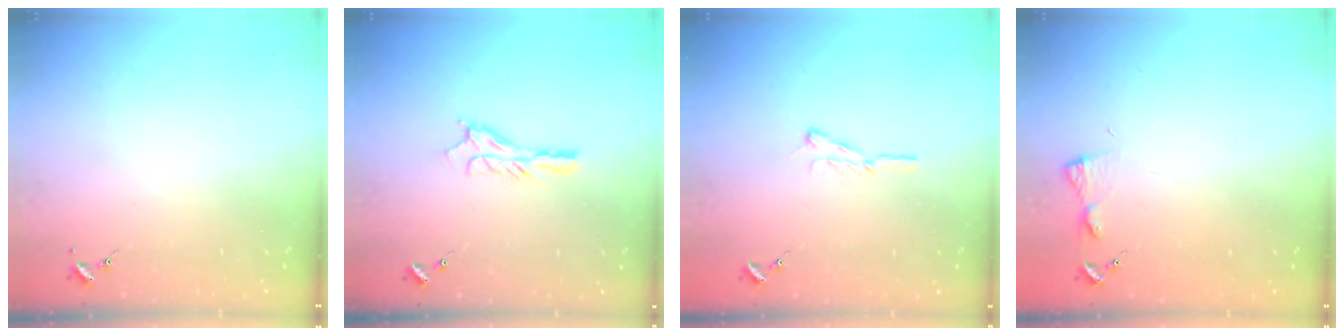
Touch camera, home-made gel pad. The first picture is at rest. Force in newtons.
{"total": 9.5, "press": 9.5, "slide": 0.4}
{"total": 5.8, "press": 5.8, "slide": 0.6}
{"total": 4.2, "press": 4.2, "slide": 0.5}